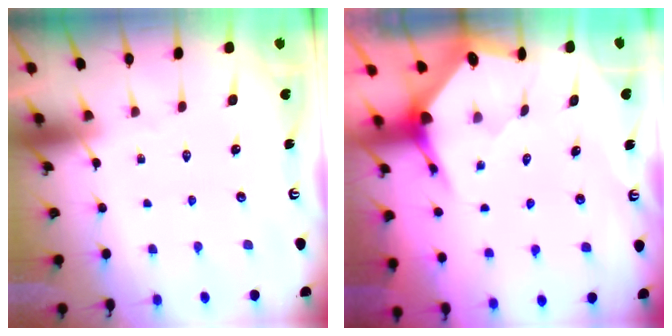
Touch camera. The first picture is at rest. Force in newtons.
{"total": 3.4, "press": 3.4, "slide": 0.5}